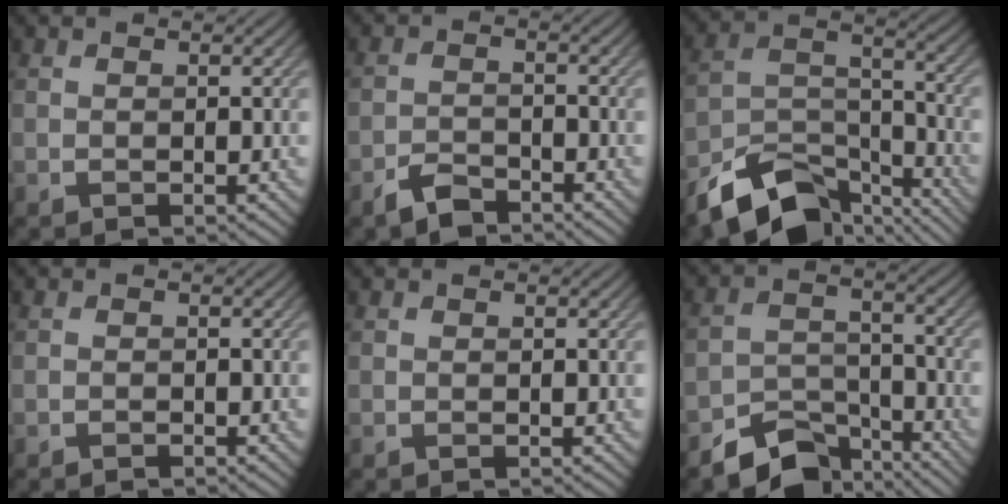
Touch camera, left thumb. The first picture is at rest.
{"total": 3.3, "force": [-2.7, 1.3, 1.4], "torque": [-0.029, 0.001, -0.060]}
{"total": 12.2, "force": [-9.0, 5.5, 6.2], "torque": [-0.115, -0.015, -0.164]}
{"total": 0.7, "force": [-0.6, 0.0, 0.2], "torque": [-0.003, 0.000, -0.011]}
{"total": 0.0}
{"total": 7.9, "force": [-6.3, 3.8, 3.1], "torque": [-0.052, -0.009, -0.118]}